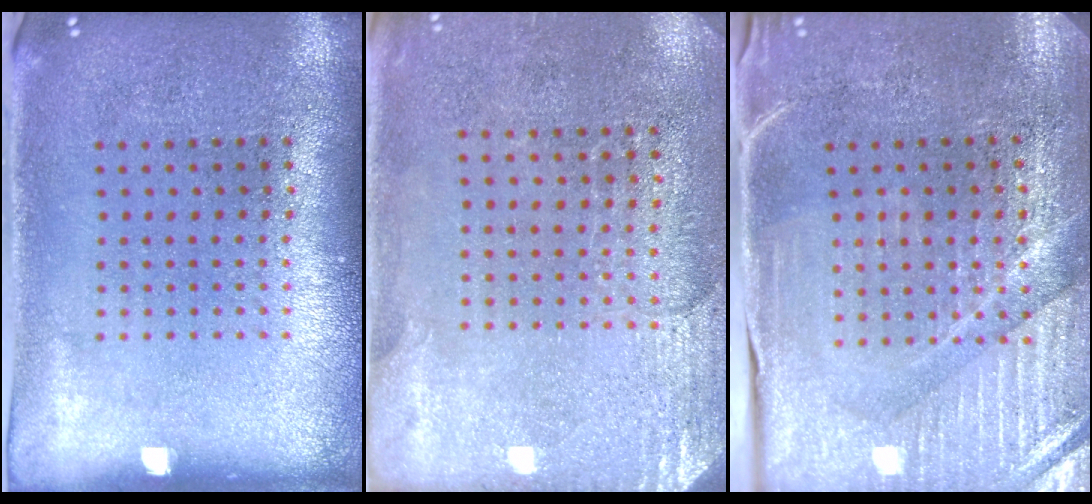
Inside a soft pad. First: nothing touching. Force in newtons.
{"total": 2.8, "press": 2.5, "slide": 1.3}
{"total": 3.8, "press": 3.8, "slide": 0.5}